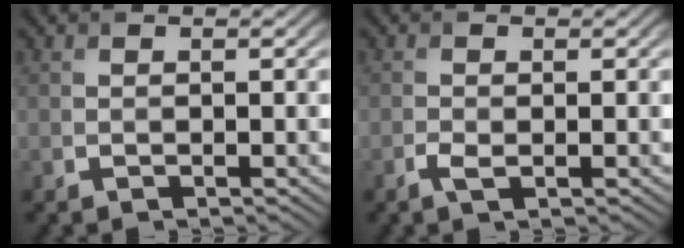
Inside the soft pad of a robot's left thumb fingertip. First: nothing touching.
{"total": 1.4, "force": [-0.6, 0.5, 1.1], "torque": [-0.028, -0.003, -0.013]}